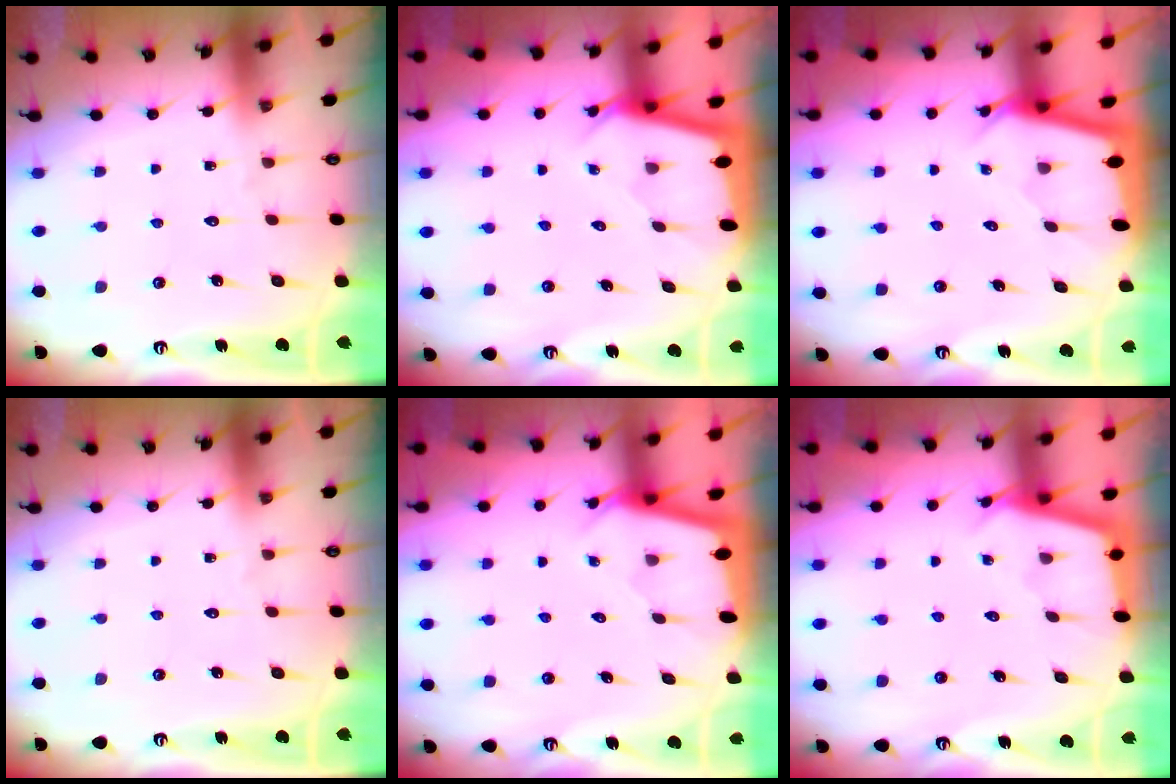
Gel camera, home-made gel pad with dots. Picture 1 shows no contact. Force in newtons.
{"total": 2.3, "press": 2.3, "slide": 0.1}
{"total": 2.3, "press": 2.3, "slide": 0.1}
{"total": 0.0}
{"total": 2.1, "press": 2.1, "slide": 0.1}
{"total": 2.9, "press": 2.9, "slide": 0.3}